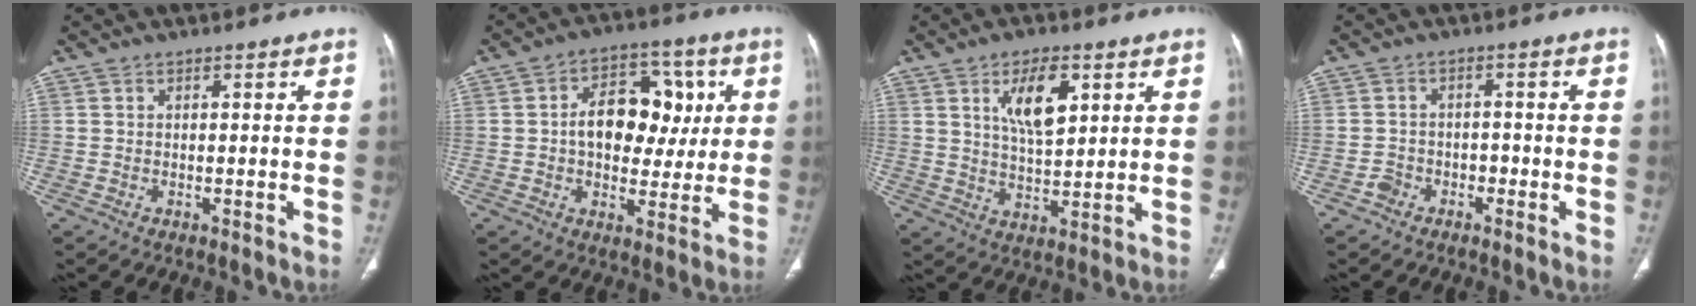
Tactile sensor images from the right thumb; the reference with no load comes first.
{"total": 13.9, "force": [1.5, 9.8, 9.8], "torque": [-0.096, 0.017, 0.021]}
{"total": 9.4, "force": [3.9, 4.2, 7.4], "torque": [-0.111, -0.021, 0.073]}
{"total": 2.8, "force": [-1.6, 2.2, 0.6], "torque": [-0.004, 0.019, -0.030]}